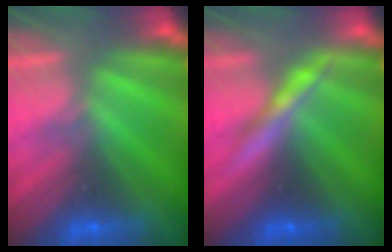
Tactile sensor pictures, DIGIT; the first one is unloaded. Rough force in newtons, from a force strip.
{"total": 3.9}